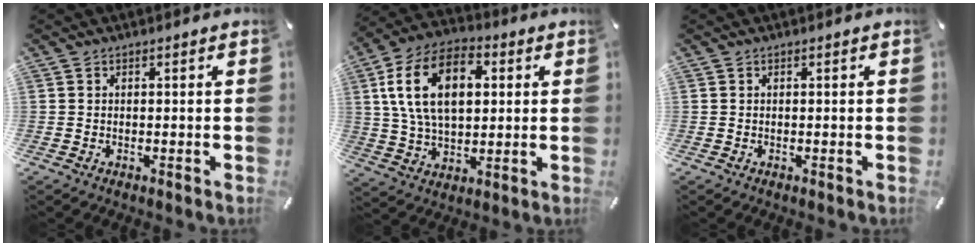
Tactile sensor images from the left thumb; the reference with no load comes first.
{"total": 16.8, "force": [4.1, 10.7, 12.3], "torque": [-0.263, 0.012, 0.069]}
{"total": 0.0}